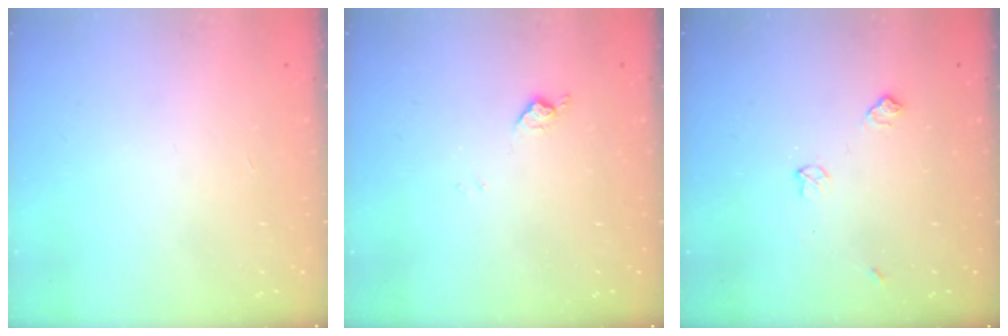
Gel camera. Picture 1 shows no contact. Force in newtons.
{"total": 7.7, "press": 7.7, "slide": 0.7}
{"total": 5.6, "press": 5.6, "slide": 0.9}